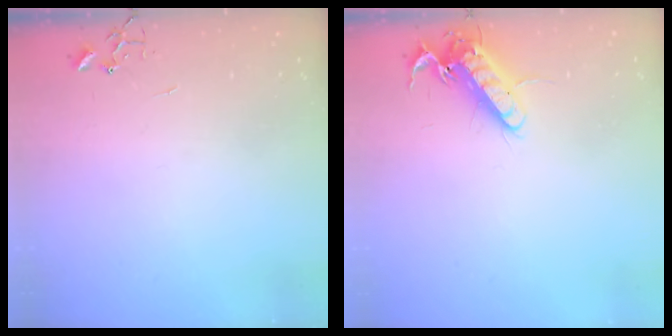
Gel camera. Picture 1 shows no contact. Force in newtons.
{"total": 13.5, "press": 13.3, "slide": 1.9}